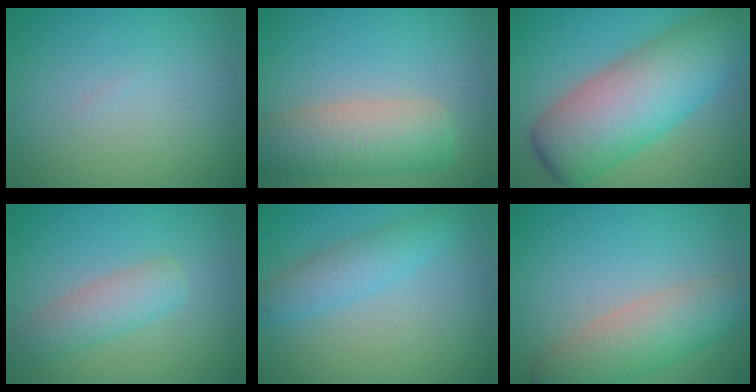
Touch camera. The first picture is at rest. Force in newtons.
{"total": 5.8, "press": 5.8, "slide": 0.3}
{"total": 10.9, "press": 10.8, "slide": 0.4}
{"total": 3.0, "press": 3.0, "slide": 0.2}
{"total": 3.0, "press": 3.0, "slide": 0.1}
{"total": 5.2, "press": 5.2, "slide": 0.2}